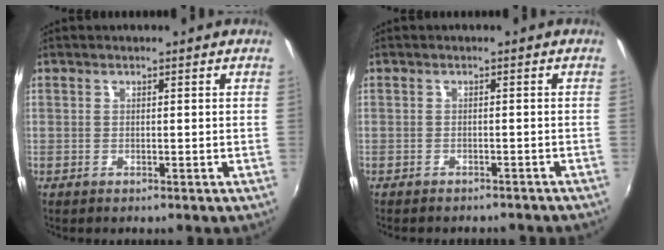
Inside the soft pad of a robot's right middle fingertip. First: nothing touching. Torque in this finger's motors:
{"motor_torque": [0.10, -0.28, 0.06, 0.02]}